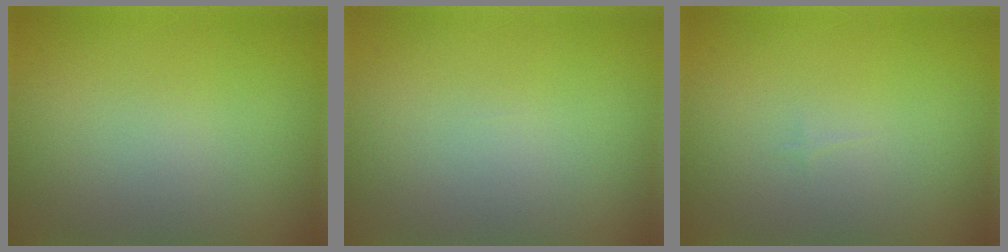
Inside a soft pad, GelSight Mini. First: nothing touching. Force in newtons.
{"total": 0.0}
{"total": 0.0}